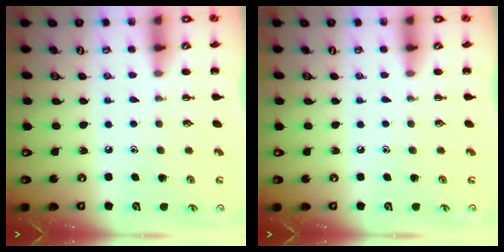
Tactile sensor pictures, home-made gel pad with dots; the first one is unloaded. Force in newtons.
{"total": 0.0}